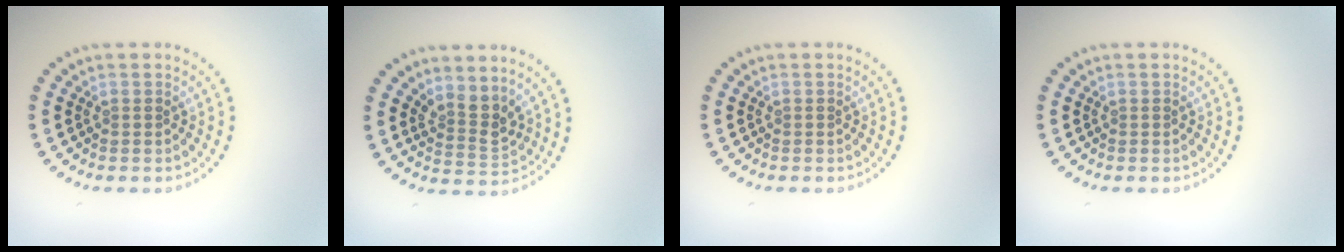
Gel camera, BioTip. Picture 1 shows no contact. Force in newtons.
{"total": 2.7, "press": 2.0, "slide": 1.8}
{"total": 0.0}
{"total": 0.0}